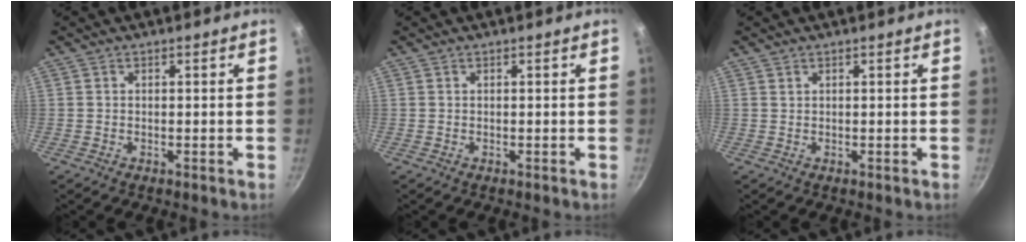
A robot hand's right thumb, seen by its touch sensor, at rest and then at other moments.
{"total": 0.0}
{"total": 0.0}